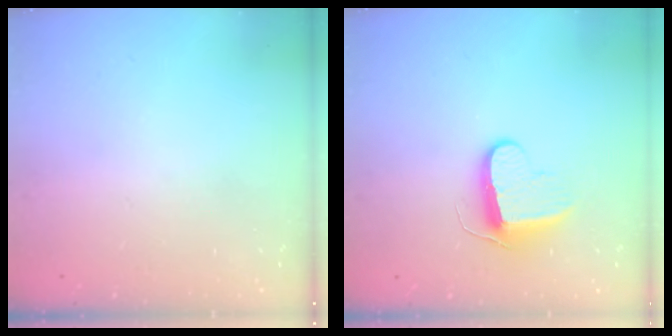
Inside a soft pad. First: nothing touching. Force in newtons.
{"total": 9.9, "press": 9.9, "slide": 0.2}